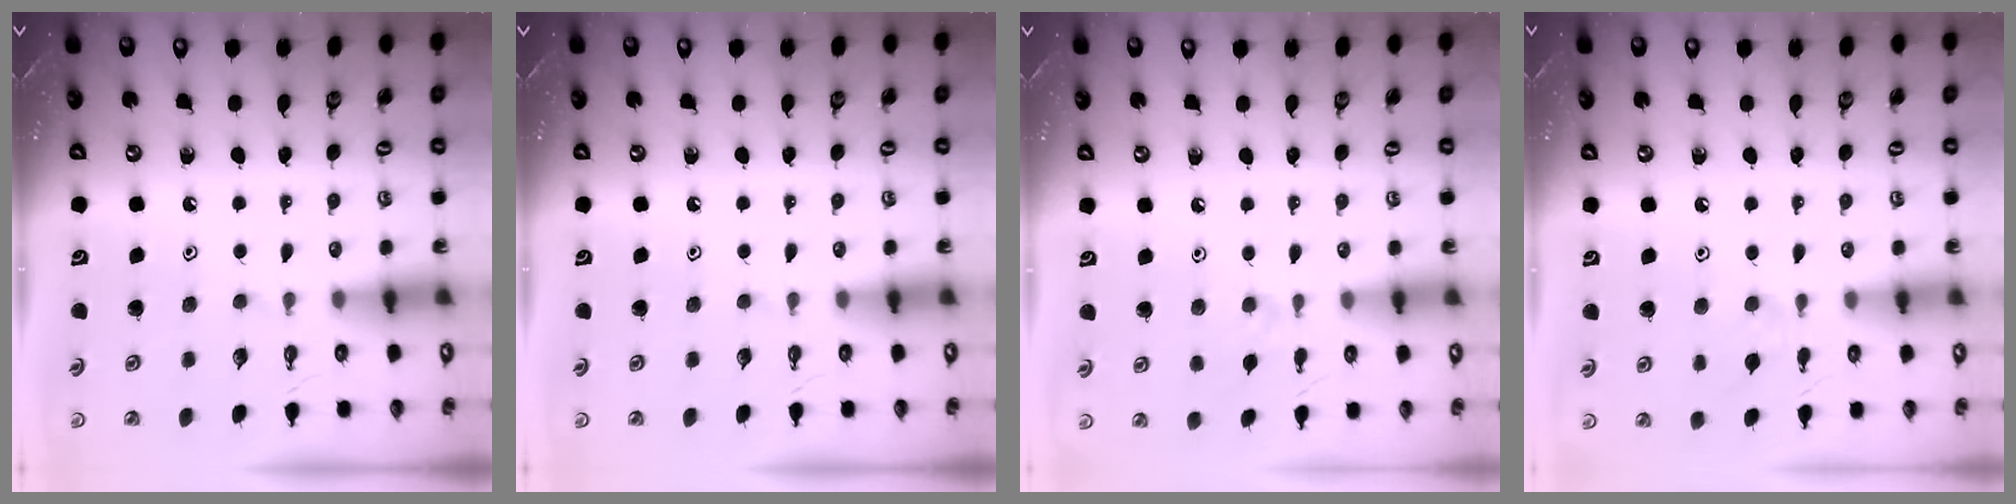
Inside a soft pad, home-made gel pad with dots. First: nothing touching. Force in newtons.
{"total": 0.0}
{"total": 3.2, "press": 3.2, "slide": 0.4}
{"total": 3.9, "press": 3.9, "slide": 0.7}